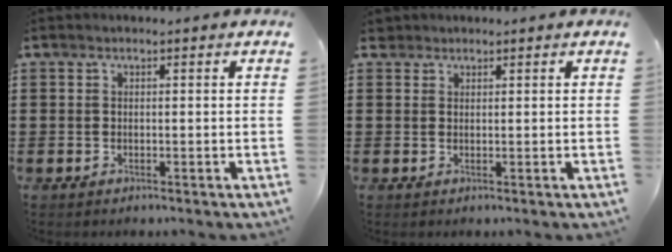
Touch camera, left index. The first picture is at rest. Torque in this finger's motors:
{"motor_torque": [0.26, -0.19, -0.05, 0.00]}